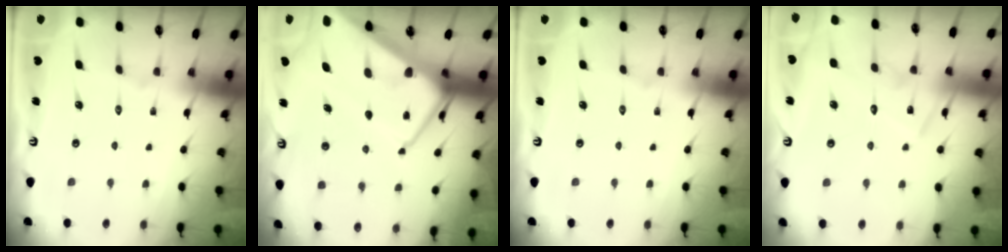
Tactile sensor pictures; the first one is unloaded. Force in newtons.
{"total": 13.5, "press": 13.4, "slide": 1.3}
{"total": 0.0}
{"total": 11.9, "press": 11.9, "slide": 0.7}